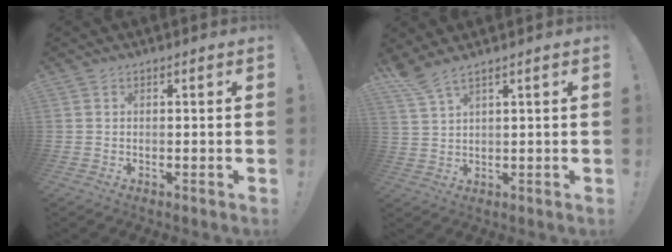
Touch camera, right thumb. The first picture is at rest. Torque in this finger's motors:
{"motor_torque": [0.62, 1.24, 0.89, 0.52, 0.07]}